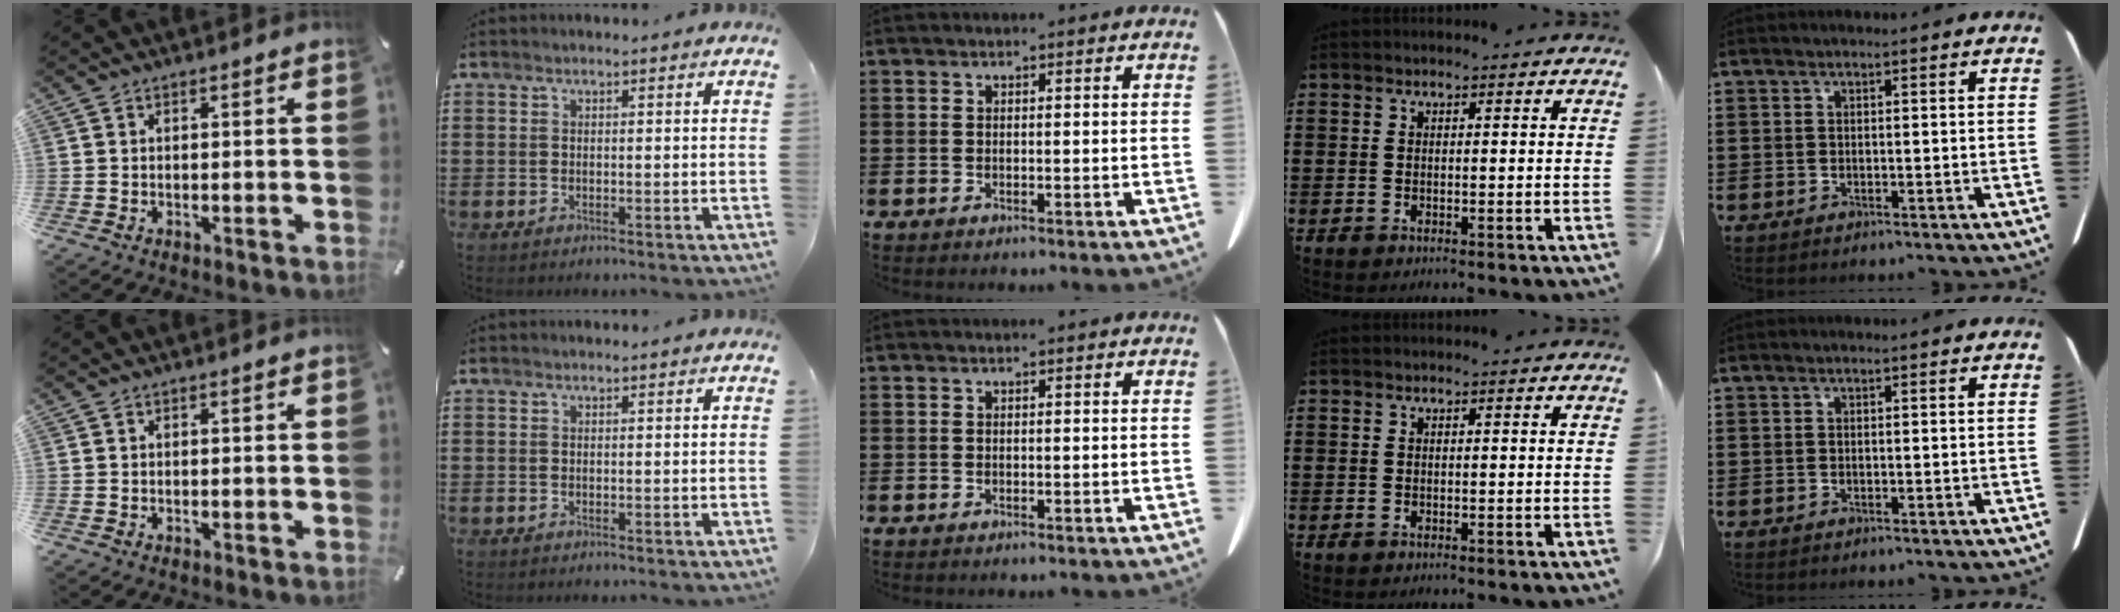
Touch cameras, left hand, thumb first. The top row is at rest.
{}